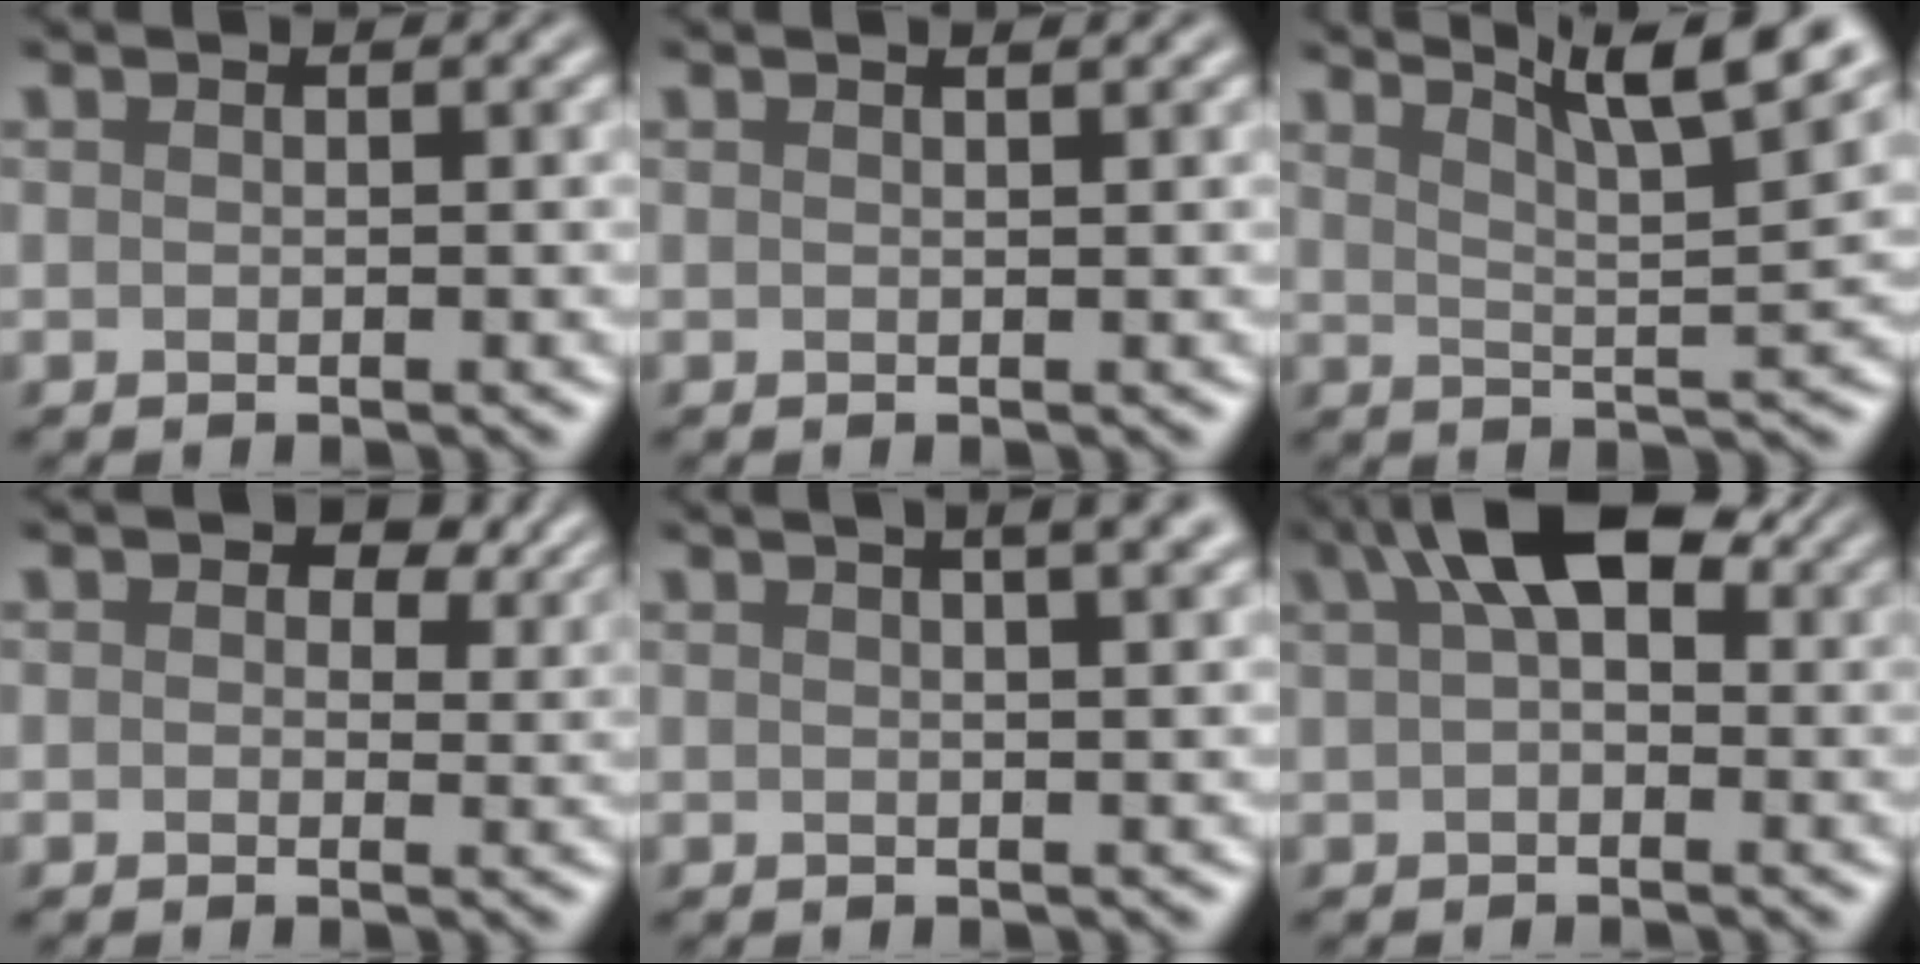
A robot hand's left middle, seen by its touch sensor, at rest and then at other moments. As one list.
[{"total": 1.3, "force": [0.9, 0.4, 0.8], "torque": [-0.007, 0.000, 0.003]}, {"total": 9.2, "force": [6.3, 2.0, 6.5], "torque": [-0.073, 0.022, 0.069]}, {"total": 4.7, "force": [2.1, 2.8, 3.1], "torque": [-0.037, -0.001, 0.024]}, {"total": 6.3, "force": [3.4, 2.8, 4.5], "torque": [-0.019, 0.043, 0.010]}, {"total": 7.1, "force": [2.9, 3.4, 5.4], "torque": [-0.078, 0.023, 0.032]}]